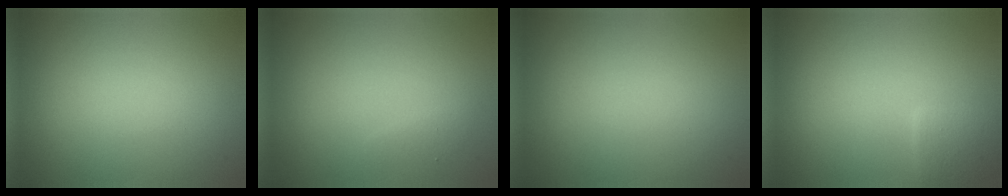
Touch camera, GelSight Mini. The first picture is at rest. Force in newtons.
{"total": 0.7, "press": 0.7, "slide": 0.1}
{"total": 0.0}
{"total": 2.1, "press": 2.1, "slide": 0.1}